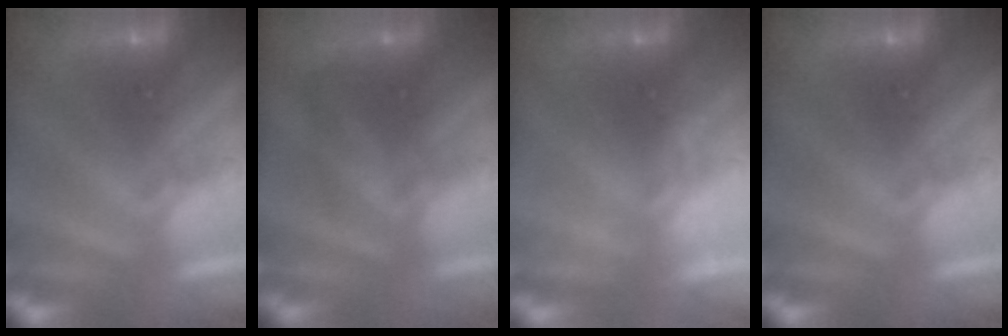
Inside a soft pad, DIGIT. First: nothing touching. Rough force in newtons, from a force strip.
{"total": 2.4}
{"total": 2.2}
{"total": 0.0}